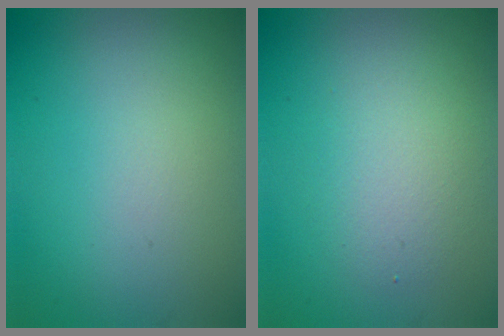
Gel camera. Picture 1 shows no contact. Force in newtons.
{"total": 2.9, "press": 2.9, "slide": 0.3}